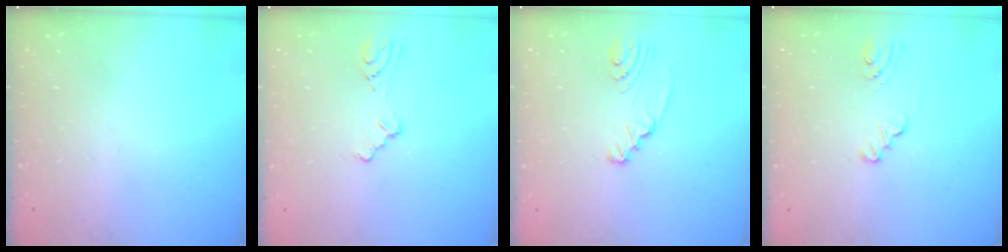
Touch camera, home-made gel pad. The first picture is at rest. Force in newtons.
{"total": 3.0, "press": 3.0, "slide": 0.4}
{"total": 2.3, "press": 2.3, "slide": 0.3}
{"total": 2.5, "press": 2.5, "slide": 0.2}